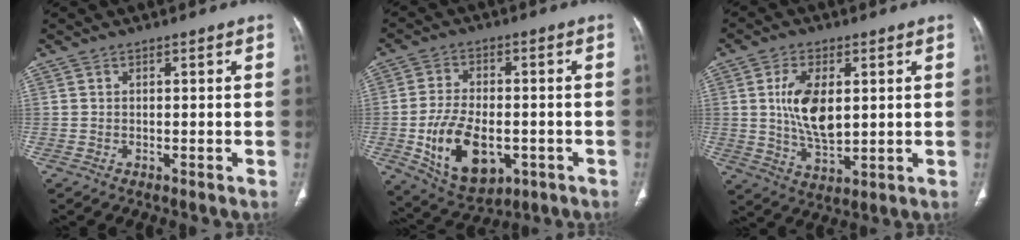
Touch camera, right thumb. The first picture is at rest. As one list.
[{"total": 14.5, "force": [-3.8, 8.8, 10.9], "torque": [-0.171, 0.008, -0.047]}, {"total": 10.5, "force": [1.8, 5.6, 8.7], "torque": [-0.155, -0.014, 0.040]}]